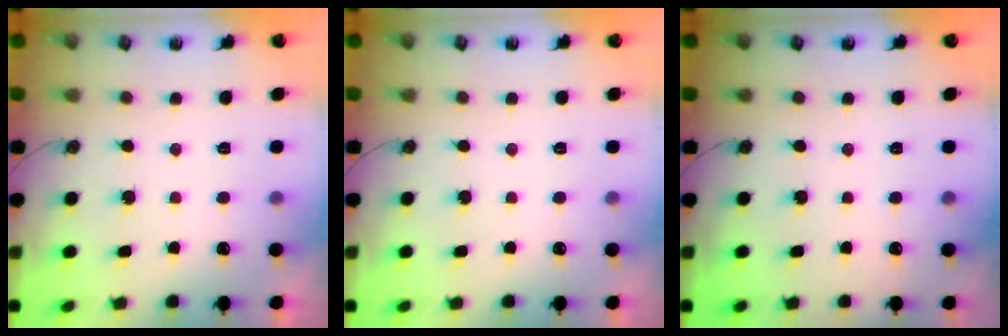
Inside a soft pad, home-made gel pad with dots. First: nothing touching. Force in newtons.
{"total": 0.0}
{"total": 0.0}